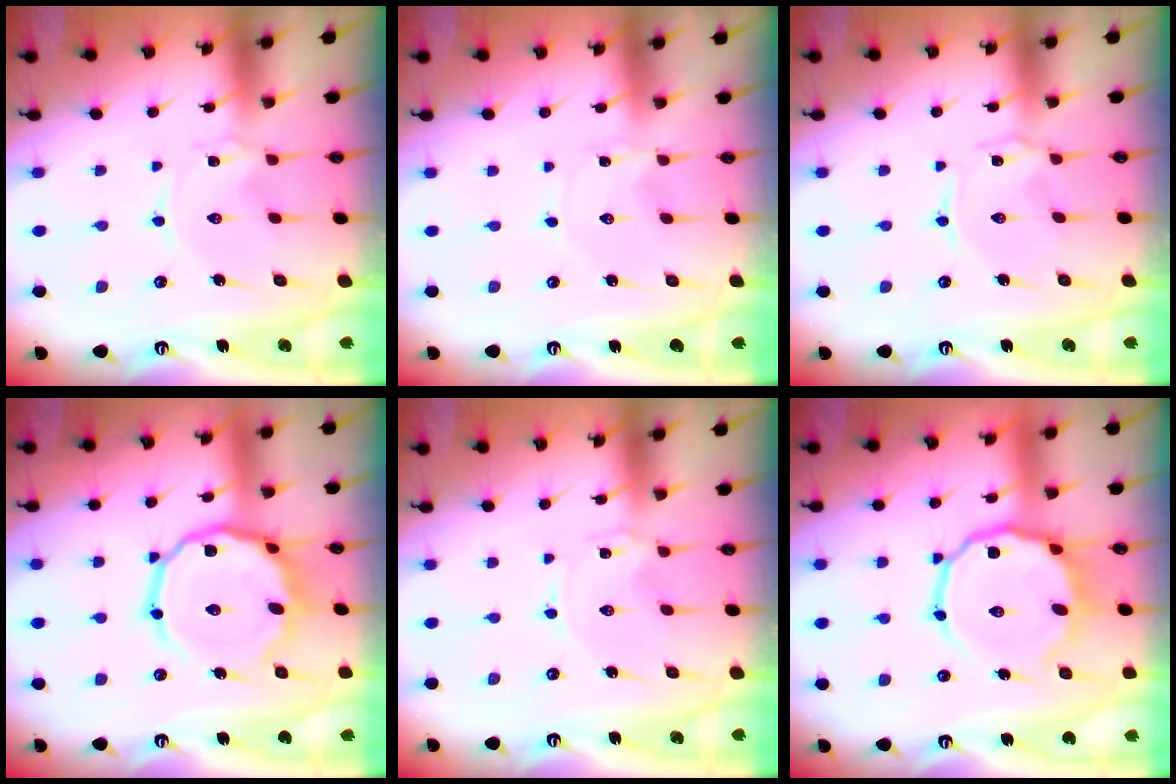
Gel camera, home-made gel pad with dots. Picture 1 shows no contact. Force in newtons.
{"total": 0.0}
{"total": 0.9, "press": 0.8, "slide": 0.2}
{"total": 14.8, "press": 14.6, "slide": 1.9}
{"total": 0.0}
{"total": 12.9, "press": 12.8, "slide": 1.6}